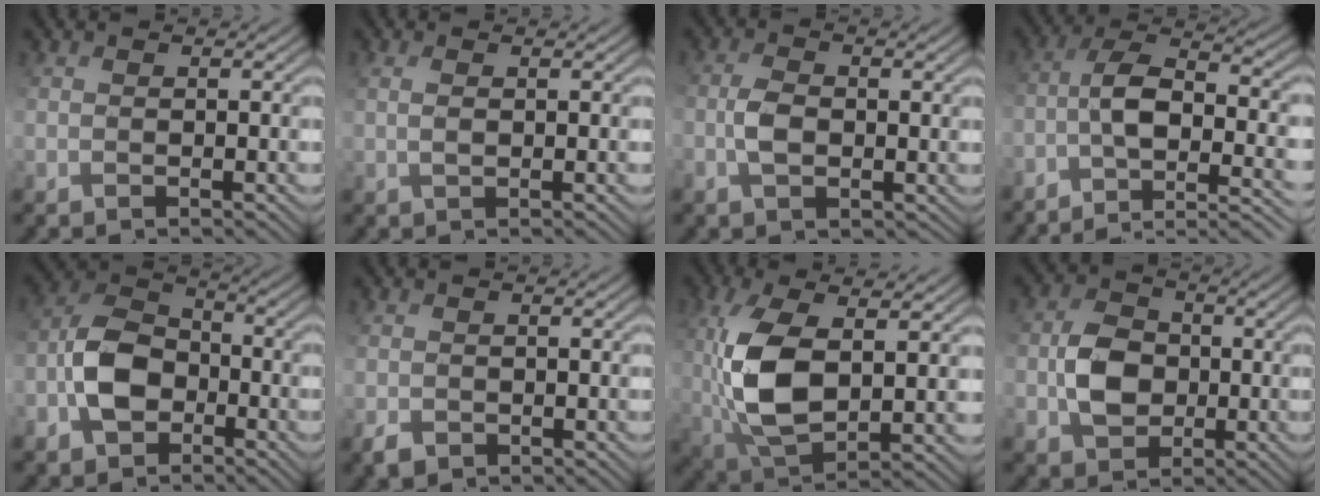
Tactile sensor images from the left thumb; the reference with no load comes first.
{"total": 1.5, "force": [0.3, 0.5, 1.4], "torque": [-0.034, 0.002, 0.007]}
{"total": 3.7, "force": [-0.6, 2.3, 2.9], "torque": [-0.064, -0.001, -0.014]}
{"total": 10.4, "force": [-4.8, 3.5, 8.5], "torque": [-0.149, 0.004, -0.086]}
{"total": 8.3, "force": [-3.1, 5.6, 5.3], "torque": [-0.114, 0.006, -0.076]}
{"total": 1.4, "force": [-0.8, 1.0, 0.6], "torque": [-0.014, -0.007, -0.017]}
{"total": 11.8, "force": [1.3, 5.5, 10.4], "torque": [-0.242, -0.010, 0.030]}
{"total": 5.9, "force": [-1.0, 4.7, 3.5], "torque": [-0.073, -0.001, -0.022]}